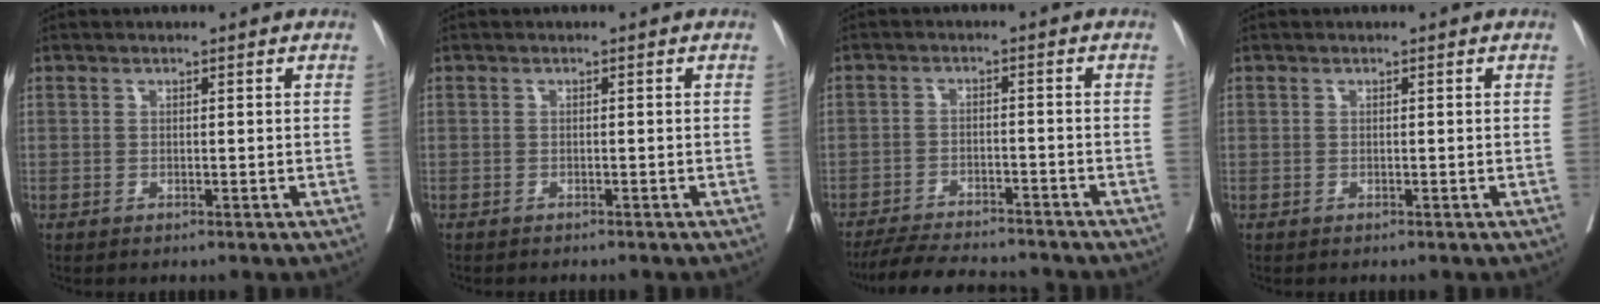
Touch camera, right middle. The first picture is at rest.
{"total": 2.6, "force": [-2.3, 0.6, 1.0], "torque": [-0.018, -0.004, -0.027]}
{"total": 11.7, "force": [-10.8, 1.8, 4.0], "torque": [-0.063, -0.005, -0.159]}
{"total": 0.0}